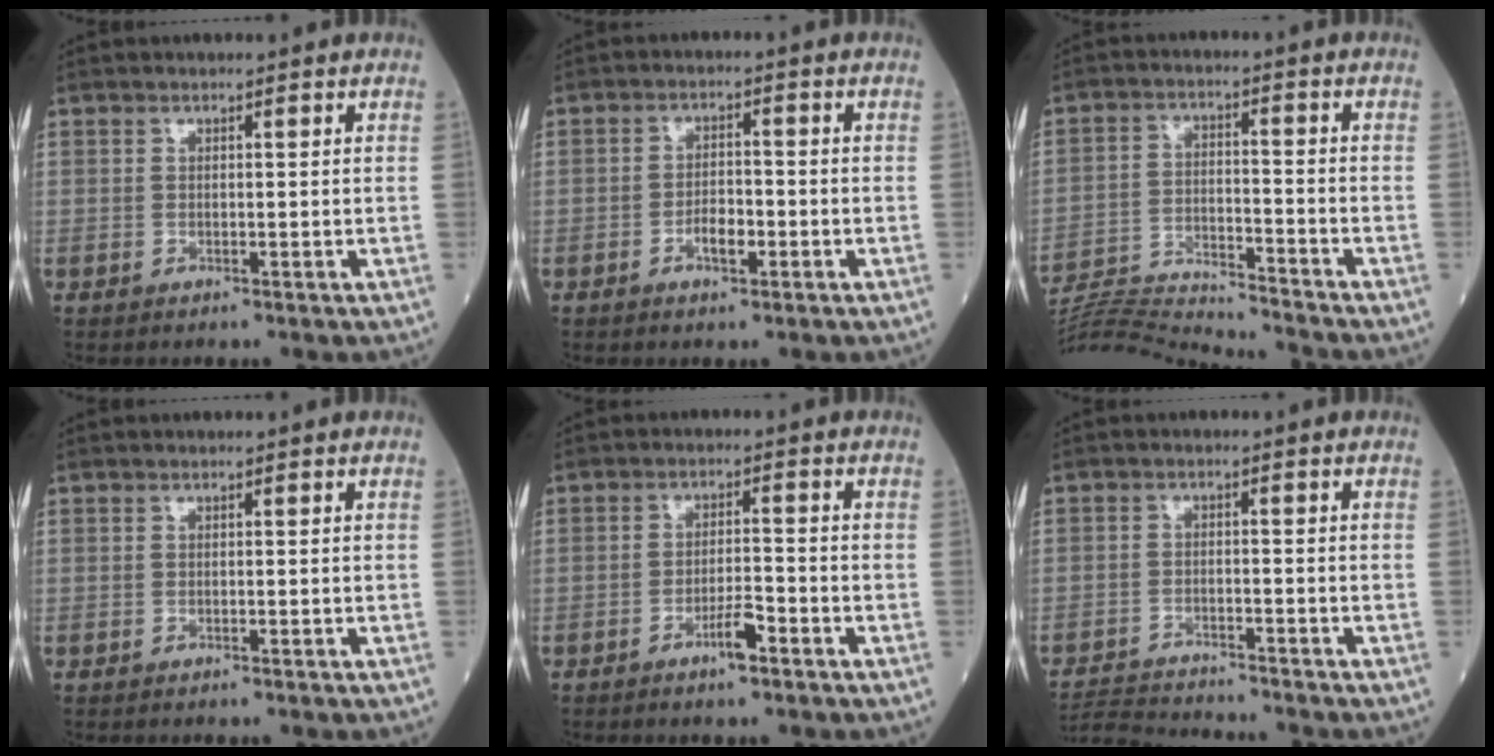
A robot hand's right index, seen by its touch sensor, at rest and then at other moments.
{"total": 3.3, "force": [-1.5, 1.3, 2.7], "torque": [-0.046, 0.004, -0.026]}
{"total": 16.0, "force": [-15.5, -1.6, 3.6], "torque": [-0.062, -0.006, -0.250]}
{"total": 0.0}
{"total": 3.6, "force": [-2.3, 0.5, 2.7], "torque": [-0.048, 0.001, -0.042]}
{"total": 8.7, "force": [-8.5, -0.2, 1.7], "torque": [-0.030, -0.008, -0.141]}